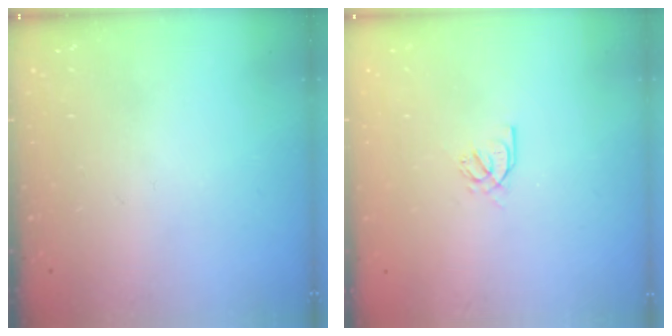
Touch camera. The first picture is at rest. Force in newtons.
{"total": 3.5, "press": 3.5, "slide": 0.2}